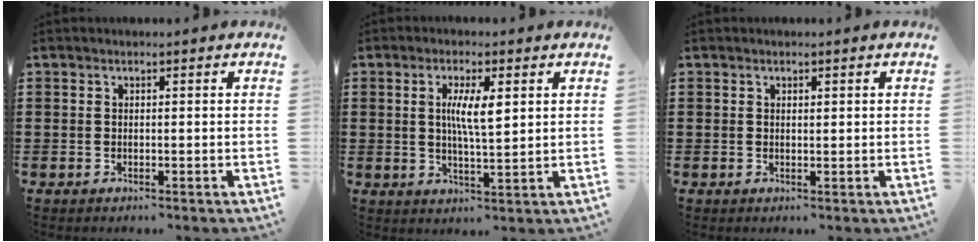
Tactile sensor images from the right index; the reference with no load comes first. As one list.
[{"total": 5.6, "force": [1.4, 1.2, 5.3], "torque": [-0.107, 0.004, 0.021]}, {"total": 0.6, "force": [0.3, 0.3, 0.4], "torque": [-0.008, 0.003, 0.006]}]